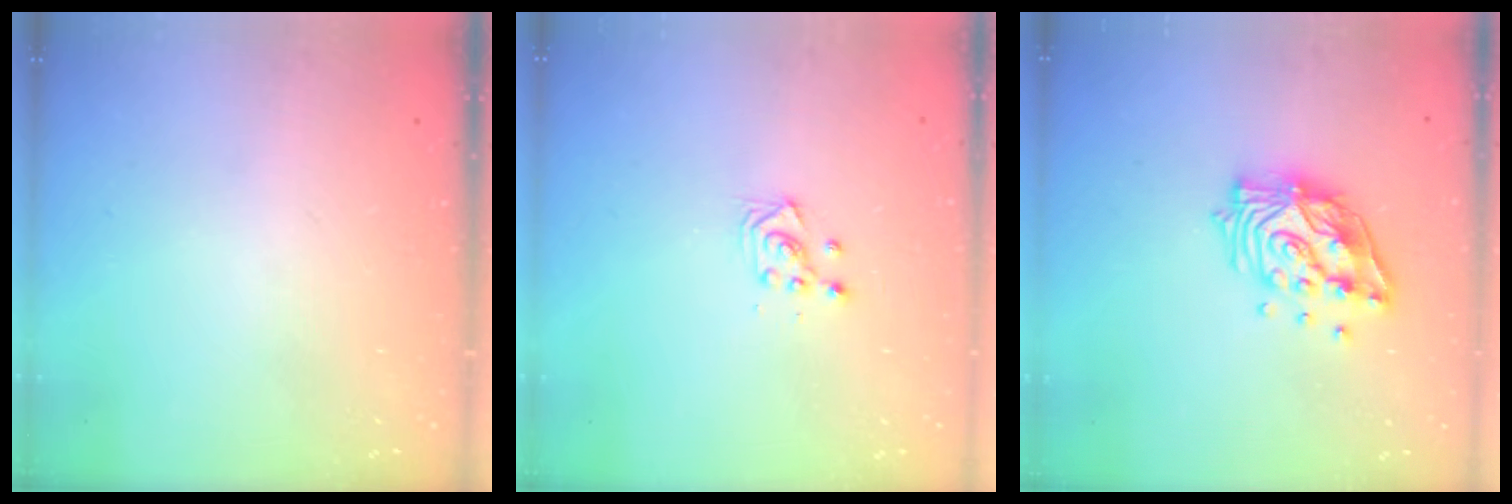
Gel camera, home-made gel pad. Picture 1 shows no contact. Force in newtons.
{"total": 3.0, "press": 2.9, "slide": 0.8}
{"total": 14.5, "press": 14.4, "slide": 1.6}